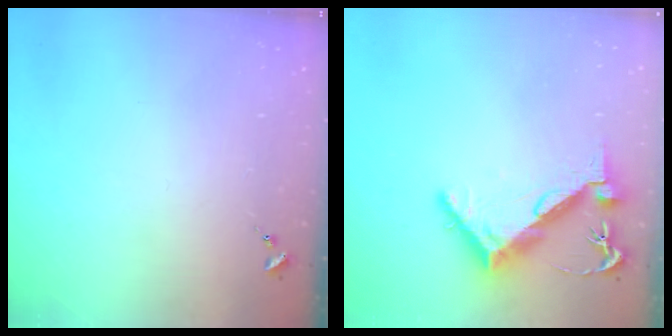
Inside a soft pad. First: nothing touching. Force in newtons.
{"total": 11.0, "press": 10.9, "slide": 1.1}